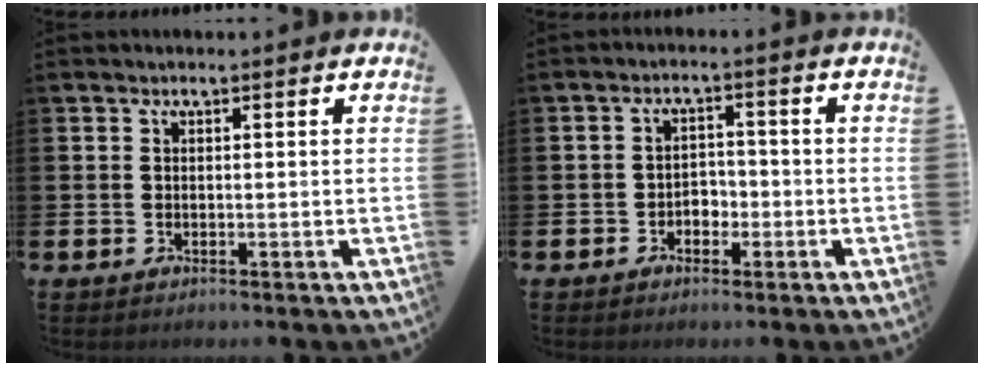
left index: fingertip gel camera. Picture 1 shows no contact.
{"total": 2.4, "force": [-1.4, 1.8, 0.8], "torque": [-0.013, 0.004, -0.034]}